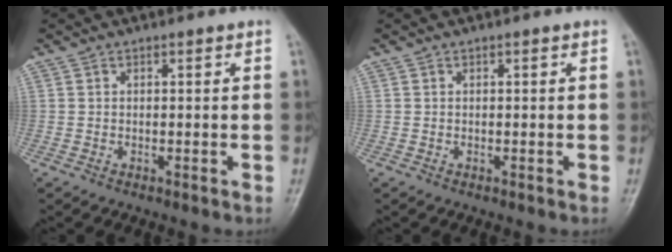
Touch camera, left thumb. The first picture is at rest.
{"total": 0.0}